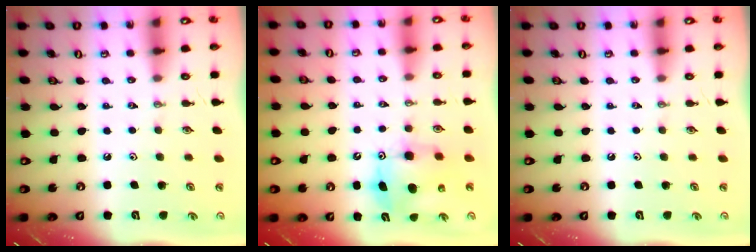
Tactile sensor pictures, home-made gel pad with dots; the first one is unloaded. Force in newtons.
{"total": 9.3, "press": 9.3, "slide": 0.6}
{"total": 0.0}